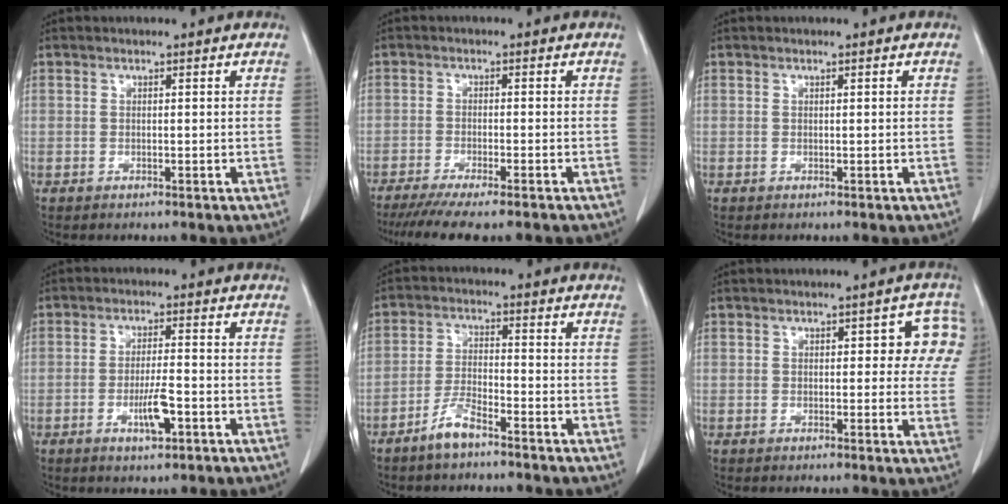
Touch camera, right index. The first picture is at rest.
{"total": 10.5, "force": [-8.7, 0.6, 5.7], "torque": [-0.072, -0.022, -0.132]}
{"total": 0.0}
{"total": 5.1, "force": [-2.0, 0.9, 4.6], "torque": [-0.084, -0.003, -0.034]}
{"total": 4.7, "force": [-3.6, 0.8, 2.8], "torque": [-0.065, -0.004, -0.073]}
{"total": 6.4, "force": [2.1, 3.1, 5.2], "torque": [-0.031, 0.018, 0.018]}